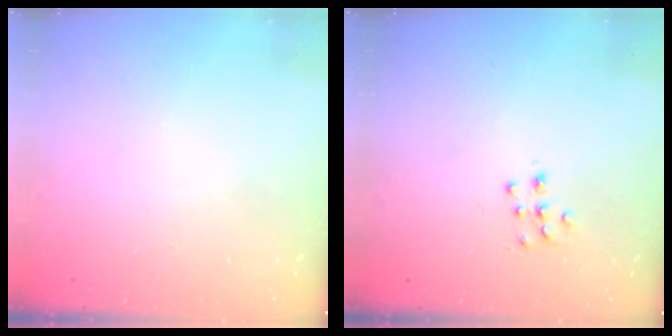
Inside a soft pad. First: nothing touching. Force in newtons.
{"total": 7.2, "press": 7.2, "slide": 0.5}